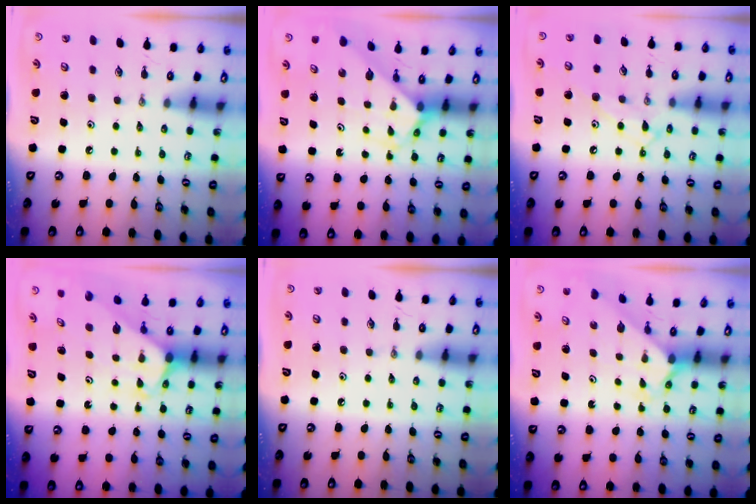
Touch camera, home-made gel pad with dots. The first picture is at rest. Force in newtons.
{"total": 2.7, "press": 2.7, "slide": 0.2}
{"total": 10.7, "press": 10.7, "slide": 0.8}
{"total": 1.9, "press": 1.9, "slide": 0.1}
{"total": 0.0}
{"total": 2.0, "press": 2.0, "slide": 0.2}